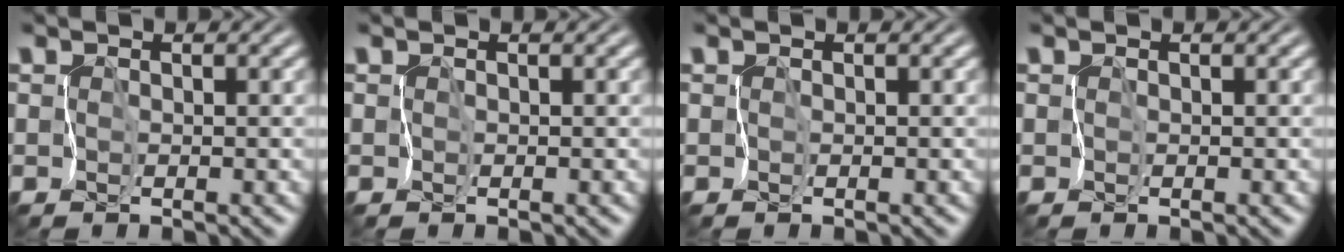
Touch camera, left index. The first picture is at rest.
{"total": 0.0}
{"total": 0.0}
{"total": 0.0}